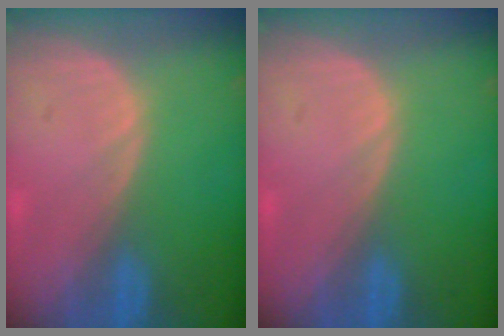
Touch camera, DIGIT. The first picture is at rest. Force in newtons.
{"total": 0.0}